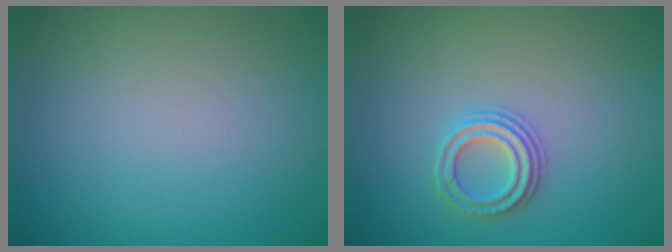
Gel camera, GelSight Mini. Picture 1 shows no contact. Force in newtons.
{"total": 2.3, "press": 2.2, "slide": 0.8}